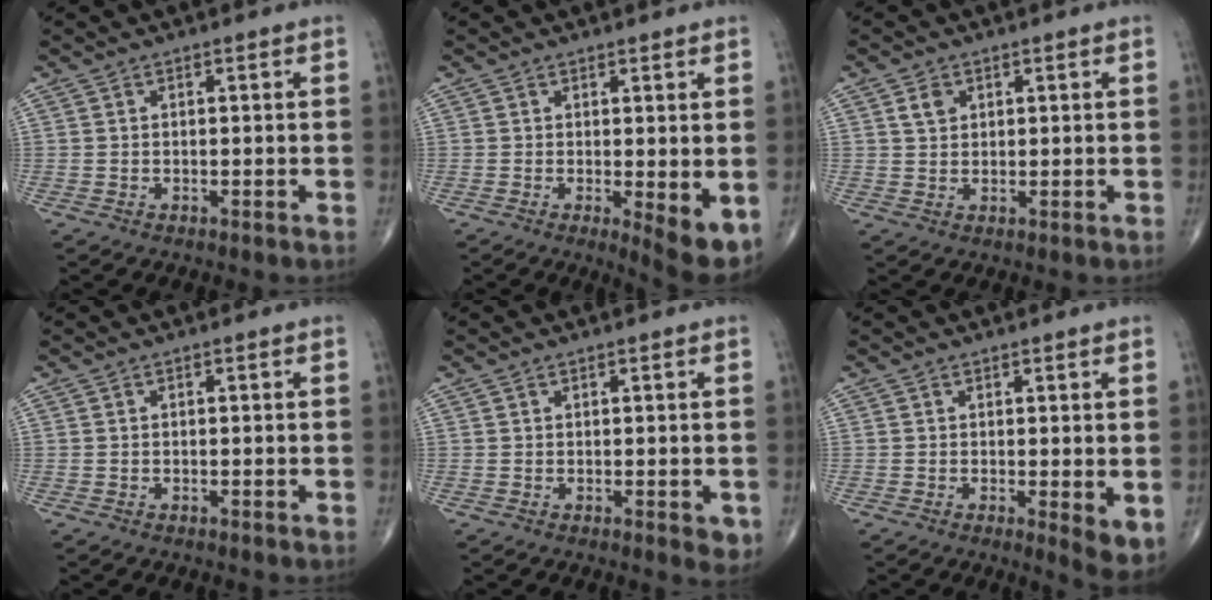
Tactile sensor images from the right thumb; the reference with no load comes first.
{"total": 5.8, "force": [-0.3, 1.8, 5.6], "torque": [-0.072, -0.016, -0.002]}
{"total": 2.8, "force": [1.2, 2.1, 1.4], "torque": [-0.016, -0.003, 0.023]}
{"total": 0.0}
{"total": 2.8, "force": [-0.1, 1.2, 2.5], "torque": [-0.022, -0.005, 0.002]}
{"total": 4.2, "force": [0.1, 1.3, 4.0], "torque": [-0.054, -0.013, 0.003]}